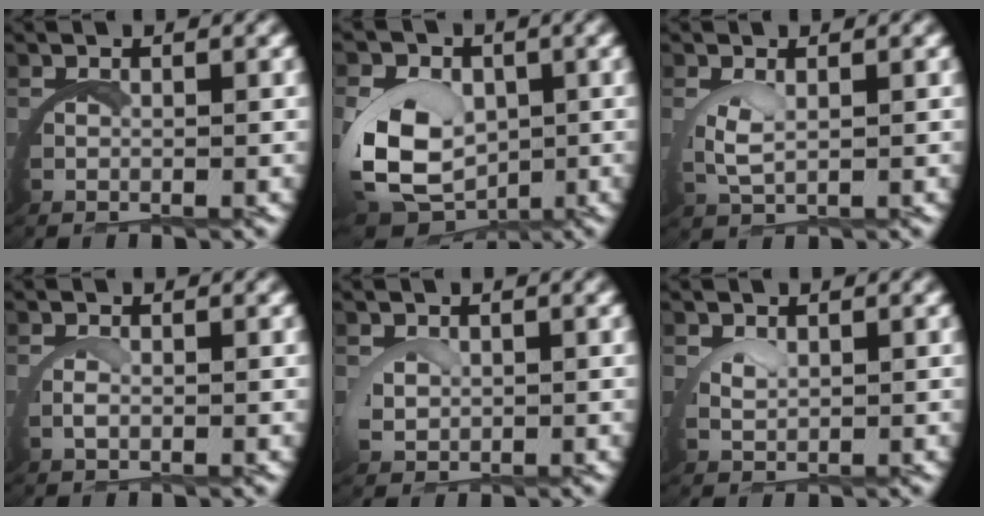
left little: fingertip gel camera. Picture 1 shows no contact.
{"total": 8.1, "force": [-0.5, 6.2, 5.2], "torque": [-0.139, -0.038, 0.006]}
{"total": 1.8, "force": [1.1, 0.1, 1.4], "torque": [-0.041, -0.006, 0.029]}
{"total": 0.7, "force": [0.5, -0.2, 0.4], "torque": [-0.023, -0.004, 0.010]}
{"total": 1.4, "force": [0.9, 0.6, 1.0], "torque": [-0.037, -0.007, 0.021]}
{"total": 1.3, "force": [1.2, -0.2, 0.4], "torque": [-0.016, -0.003, 0.027]}